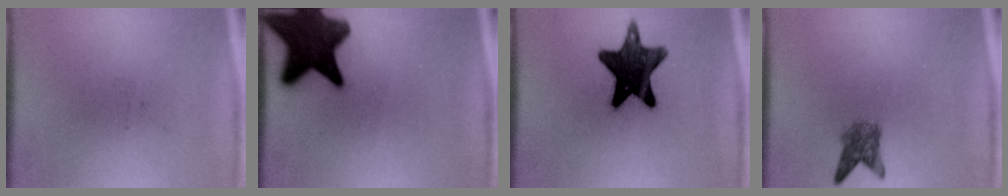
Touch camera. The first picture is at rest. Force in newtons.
{"total": 14.4}
{"total": 14.2}
{"total": 2.9}